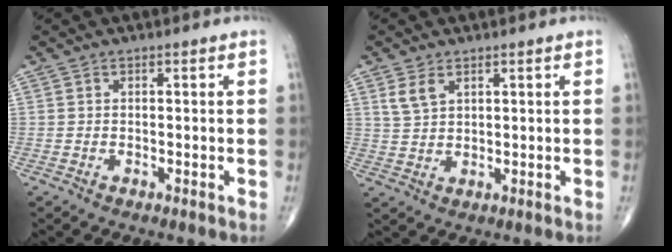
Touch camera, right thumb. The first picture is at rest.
{"total": 3.6, "force": [2.0, 2.0, 2.2], "torque": [-0.043, -0.004, 0.047]}